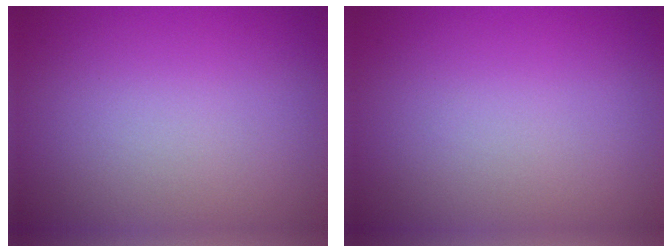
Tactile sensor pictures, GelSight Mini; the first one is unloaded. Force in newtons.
{"total": 0.0}